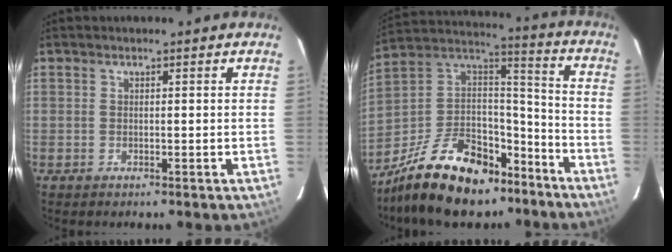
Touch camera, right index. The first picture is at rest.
{"total": 24.3, "force": [-16.7, 12.0, 13.0], "torque": [-0.265, 0.033, -0.256]}